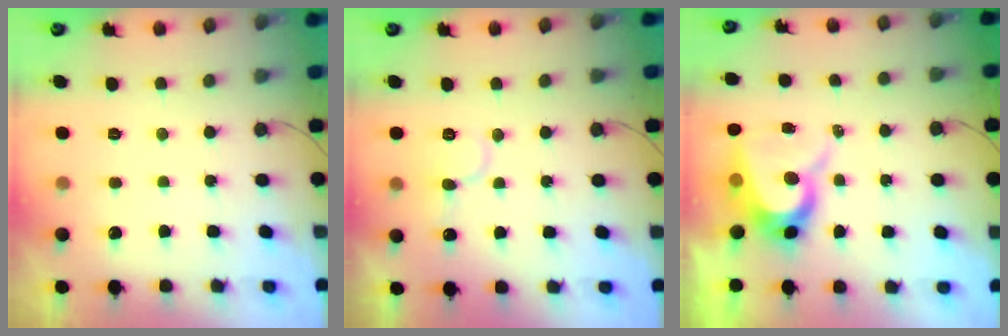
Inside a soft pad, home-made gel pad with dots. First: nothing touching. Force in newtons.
{"total": 8.8, "press": 8.7, "slide": 1.2}
{"total": 10.0, "press": 10.0, "slide": 0.9}